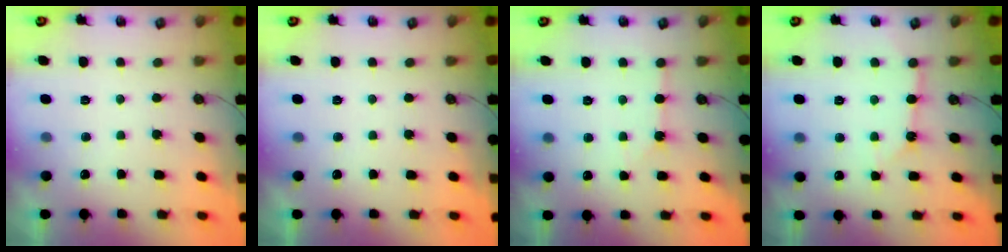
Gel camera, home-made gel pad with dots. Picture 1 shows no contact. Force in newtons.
{"total": 0.0}
{"total": 3.1, "press": 3.0, "slide": 0.4}
{"total": 6.3, "press": 6.3, "slide": 0.5}